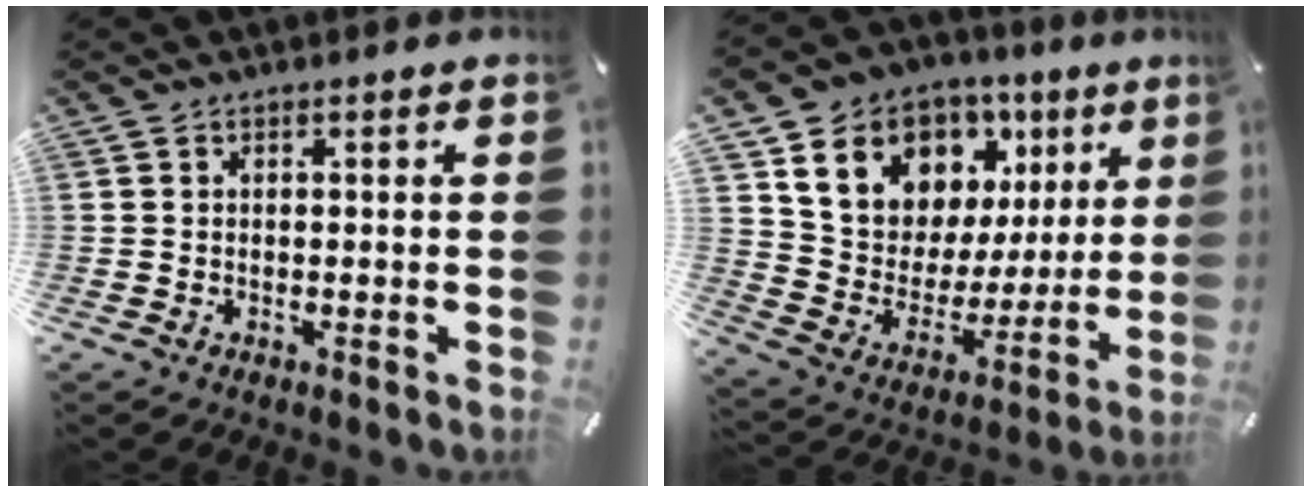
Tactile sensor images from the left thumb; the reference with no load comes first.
{"total": 14.1, "force": [8.2, 10.6, 4.3], "torque": [-0.078, -0.066, 0.156]}